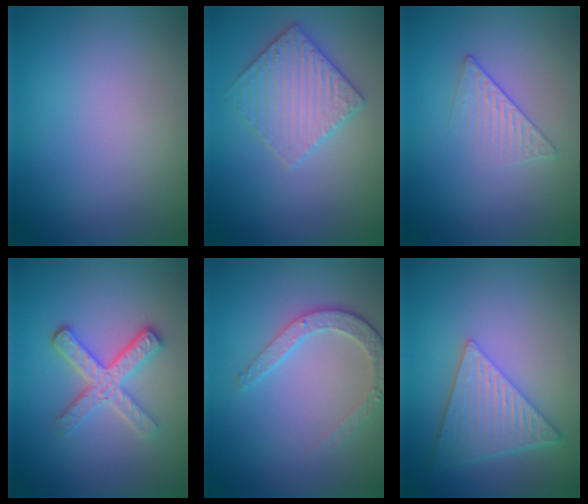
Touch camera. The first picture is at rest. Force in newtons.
{"total": 3.5, "press": 3.5, "slide": 0.4}
{"total": 1.6, "press": 1.0, "slide": 1.2}
{"total": 3.6, "press": 3.1, "slide": 1.9}
{"total": 2.8, "press": 2.5, "slide": 1.2}
{"total": 6.1, "press": 4.6, "slide": 4.0}